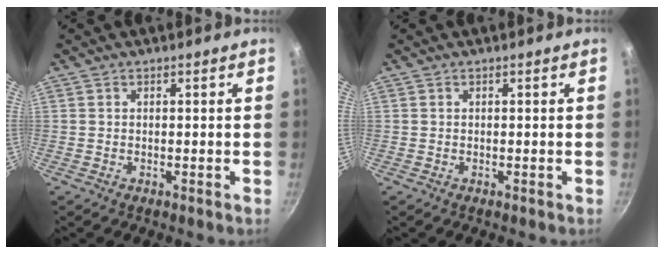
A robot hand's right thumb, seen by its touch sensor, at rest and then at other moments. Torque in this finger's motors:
{"motor_torque": [-0.02, 0.00, -0.02, 0.00, 0.01]}